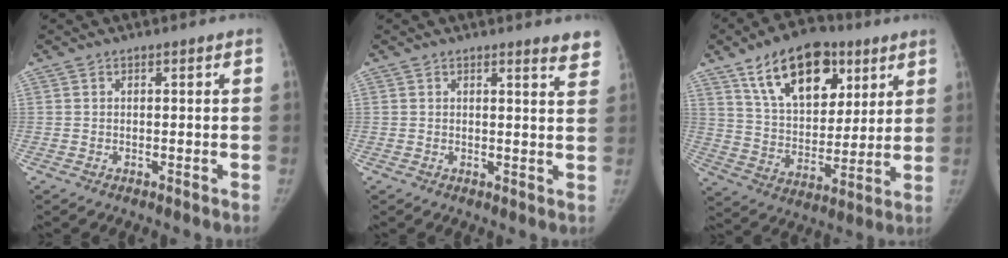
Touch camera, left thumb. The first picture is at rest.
{"total": 4.4, "force": [4.0, 0.6, 1.7], "torque": [-0.006, -0.024, 0.028]}
{"total": 20.2, "force": [10.8, 11.8, 12.3], "torque": [-0.153, -0.031, 0.184]}